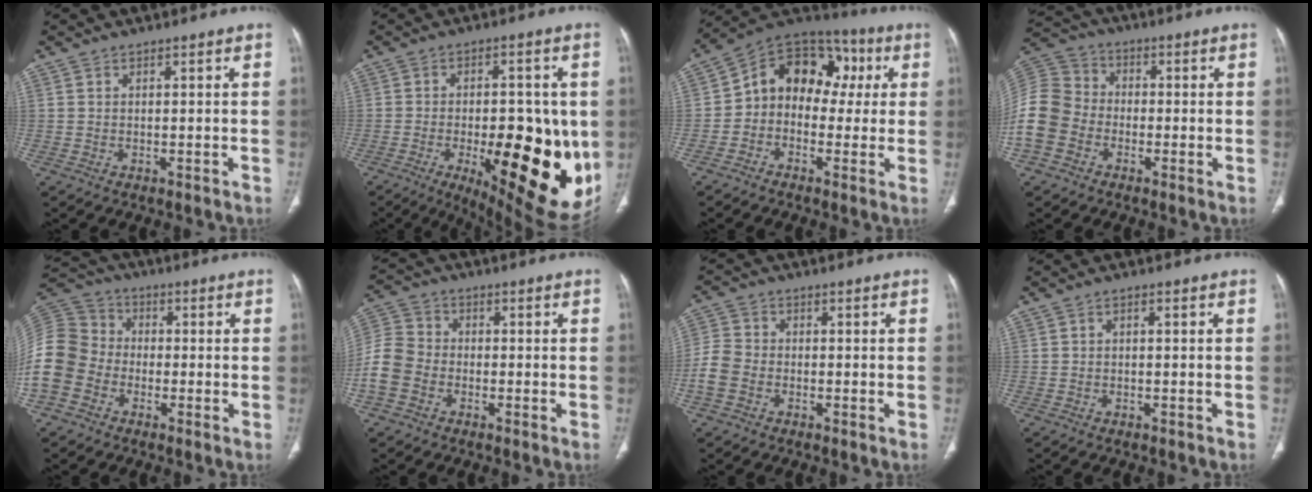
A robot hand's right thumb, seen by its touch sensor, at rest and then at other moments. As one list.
[{"total": 25.3, "force": [-5.1, 10.2, 22.5], "torque": [-0.247, -0.020, -0.043]}, {"total": 14.4, "force": [1.2, 11.0, 9.2], "torque": [-0.087, 0.054, 0.003]}, {"total": 12.3, "force": [-3.8, 10.1, 5.9], "torque": [-0.117, 0.035, -0.084]}, {"total": 14.4, "force": [-4.2, 12.0, 6.8], "torque": [-0.144, 0.046, -0.089]}, {"total": 8.6, "force": [-2.8, 6.9, 4.3], "torque": [-0.087, 0.022, -0.061]}, {"total": 6.1, "force": [-2.1, 4.8, 3.2], "torque": [-0.067, 0.012, -0.049]}, {"total": 0.8, "force": [-0.1, 0.5, 0.6], "torque": [-0.005, 0.003, -0.006]}]